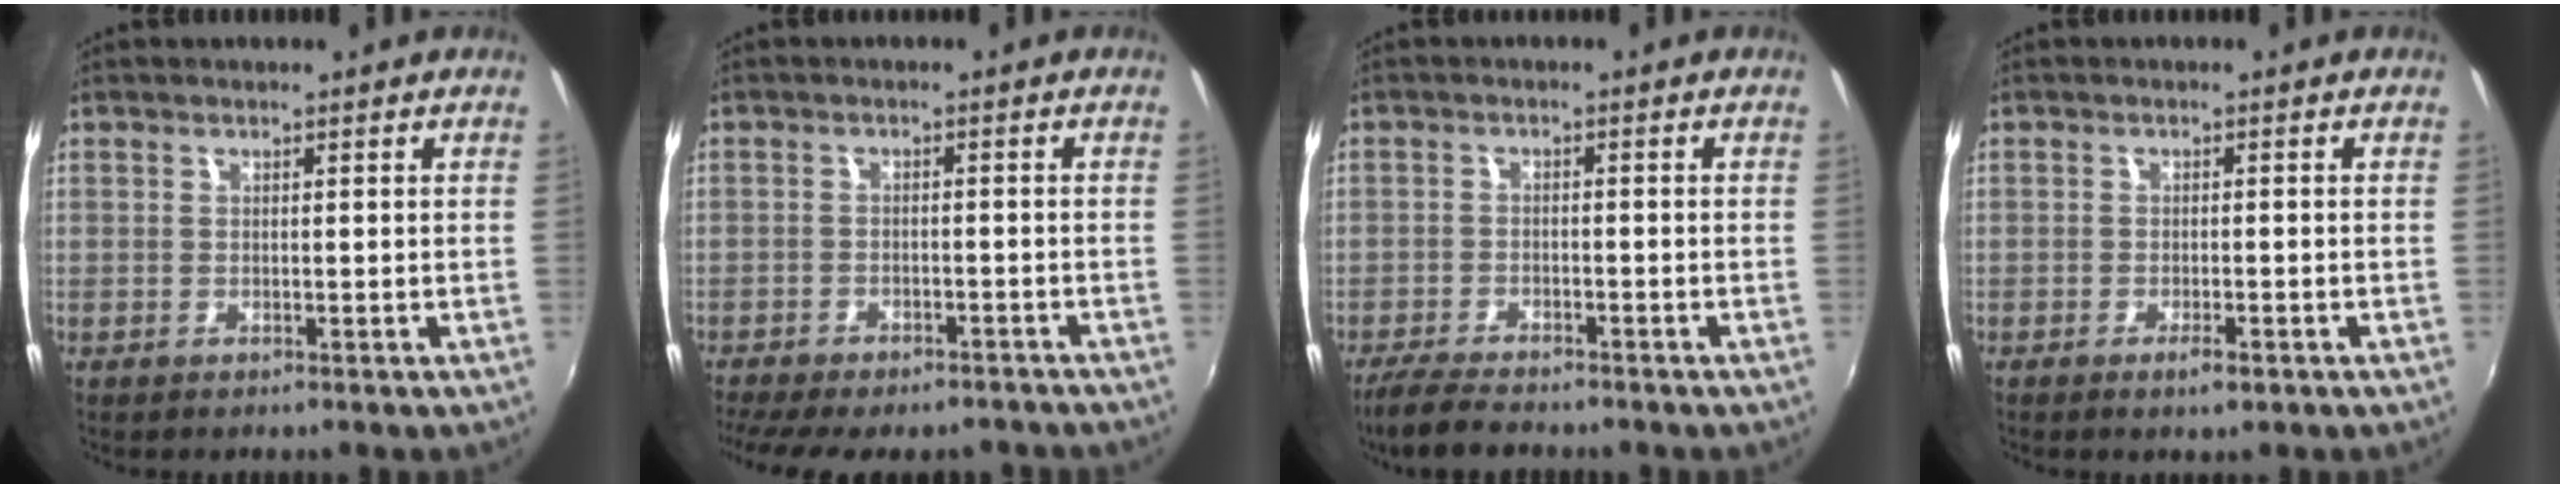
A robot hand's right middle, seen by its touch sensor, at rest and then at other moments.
{"total": 13.4, "force": [-11.4, 3.9, 5.9], "torque": [-0.127, -0.026, -0.155]}
{"total": 6.5, "force": [-5.6, 1.3, 2.9], "torque": [-0.082, -0.019, -0.101]}
{"total": 2.2, "force": [-1.3, 0.5, 1.7], "torque": [-0.033, -0.003, -0.021]}